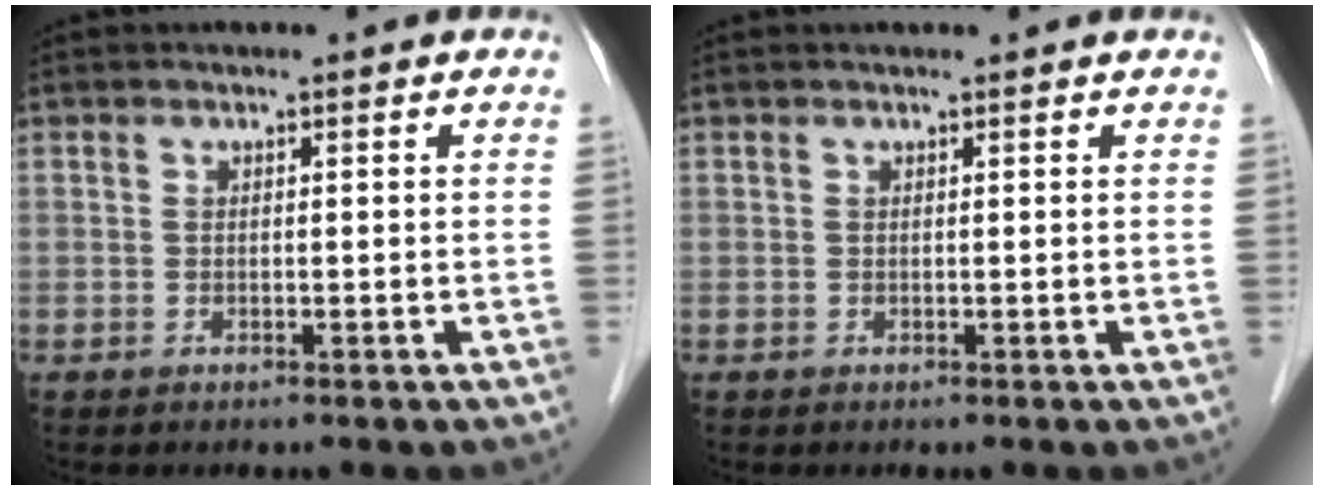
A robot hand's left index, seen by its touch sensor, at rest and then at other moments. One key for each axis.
{"total": 1.0, "fx": 1.0, "fy": 0.1, "fz": 0.2, "tx": -0.009, "ty": 0.011, "tz": 0.013}